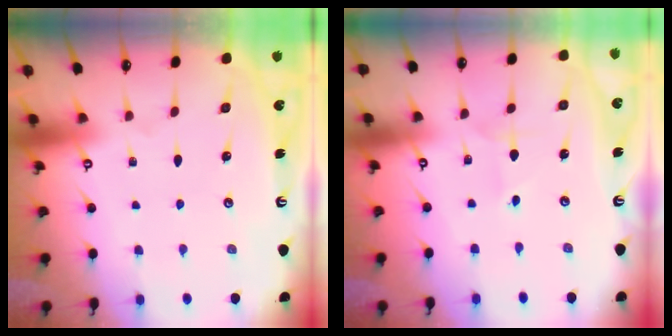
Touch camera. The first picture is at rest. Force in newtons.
{"total": 1.4, "press": 1.4, "slide": 0.1}